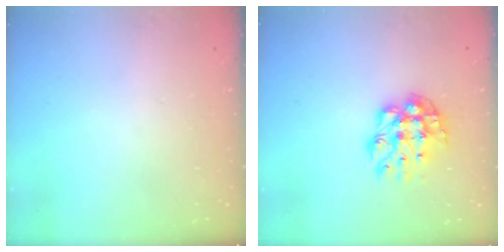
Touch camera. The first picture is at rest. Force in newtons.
{"total": 9.4, "press": 9.4, "slide": 0.7}